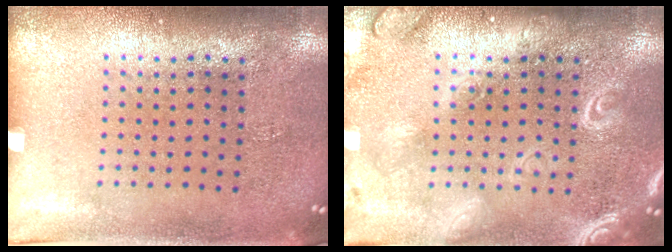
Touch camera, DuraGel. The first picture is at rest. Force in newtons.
{"total": 2.5, "press": 2.5, "slide": 0.2}